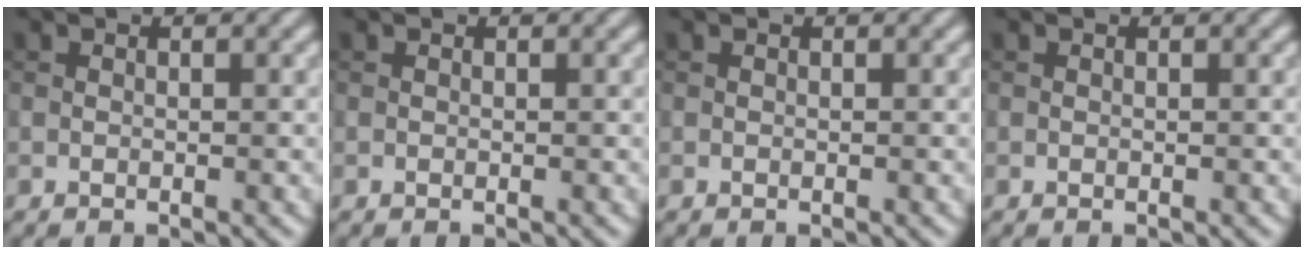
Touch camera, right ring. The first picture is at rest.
{"total": 0.0}
{"total": 0.0}
{"total": 0.0}